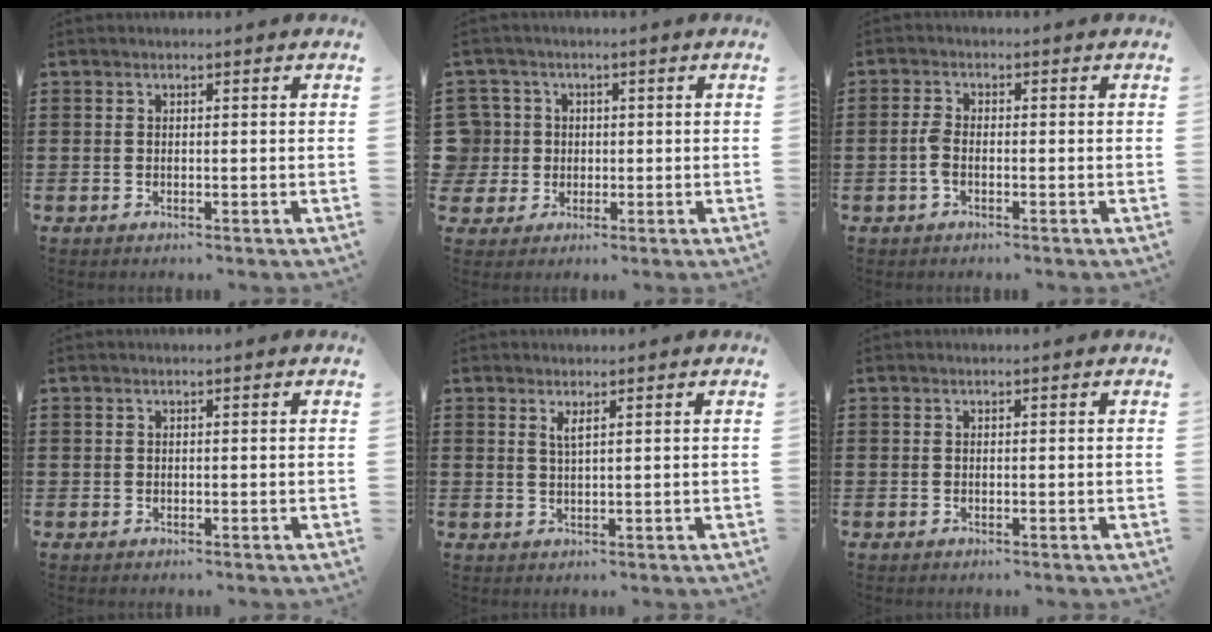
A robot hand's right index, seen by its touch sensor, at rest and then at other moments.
{"total": 5.1, "force": [0.2, 5.0, 0.8], "torque": [-0.053, 0.012, -0.002]}
{"total": 2.7, "force": [-0.9, 1.1, 2.3], "torque": [-0.065, -0.006, -0.023]}
{"total": 0.0}
{"total": 1.6, "force": [1.0, 0.2, 1.2], "torque": [-0.026, 0.002, 0.017]}
{"total": 0.0}